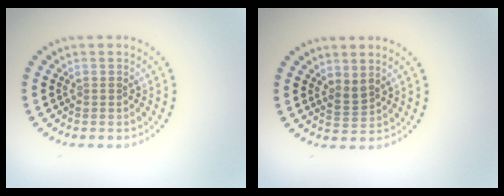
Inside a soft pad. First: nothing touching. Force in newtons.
{"total": 1.4, "press": 1.1, "slide": 0.8}